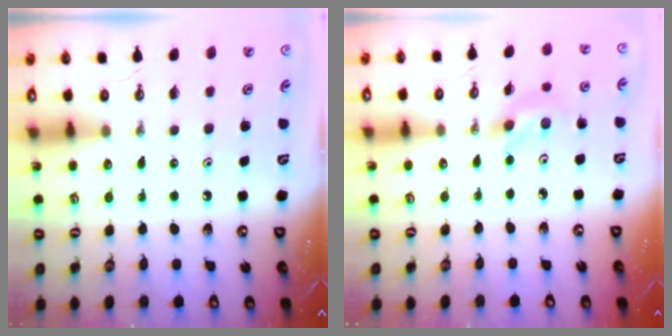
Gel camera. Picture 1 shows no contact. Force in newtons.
{"total": 3.2, "press": 3.0, "slide": 0.9}